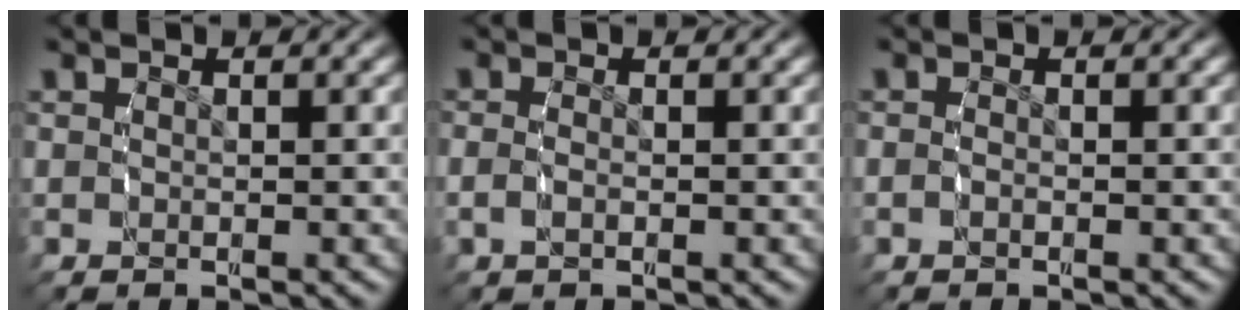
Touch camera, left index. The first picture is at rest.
{"total": 1.2, "force": [-0.6, 0.4, 1.0], "torque": [-0.031, -0.009, -0.006]}
{"total": 0.8, "force": [-0.6, 0.2, 0.5], "torque": [-0.018, -0.004, -0.010]}